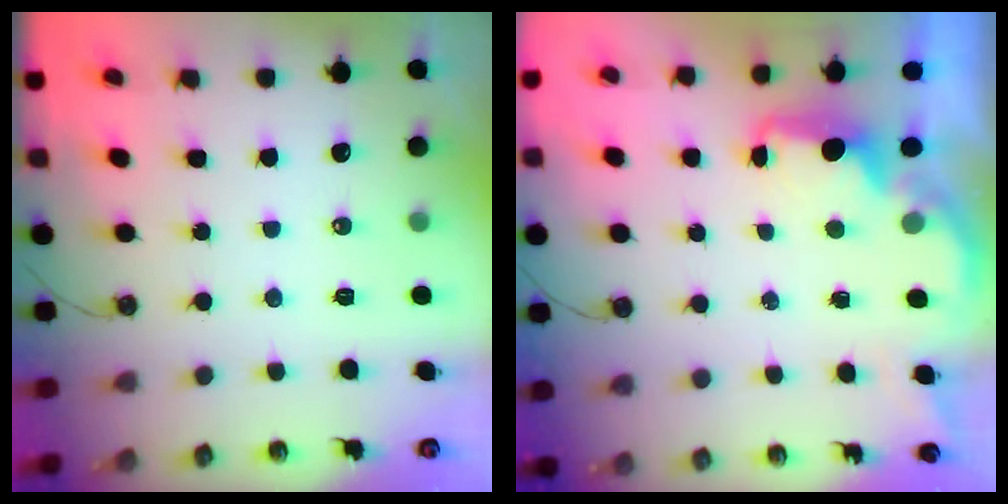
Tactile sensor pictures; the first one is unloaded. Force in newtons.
{"total": 2.1, "press": 2.0, "slide": 0.8}